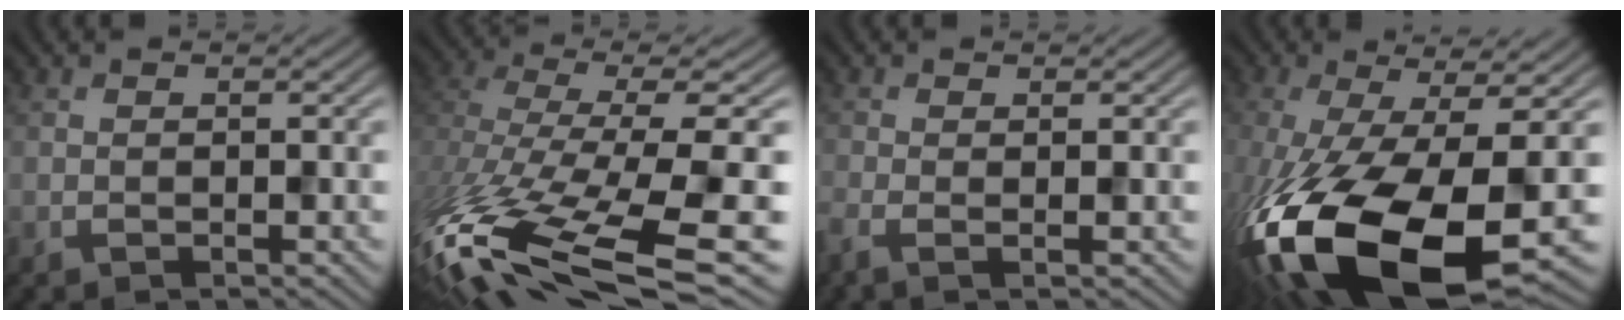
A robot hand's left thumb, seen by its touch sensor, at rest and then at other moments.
{"total": 15.4, "force": [-8.1, 5.7, 11.8], "torque": [-0.257, -0.037, -0.090]}
{"total": 2.0, "force": [-0.7, 0.6, 1.8], "torque": [-0.039, -0.006, -0.017]}
{"total": 19.0, "force": [-7.9, 7.8, 15.5], "torque": [-0.337, -0.058, -0.118]}